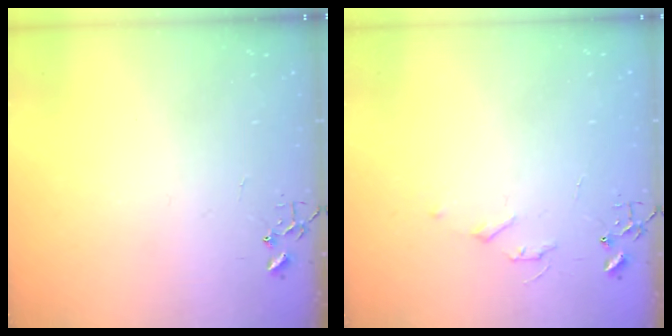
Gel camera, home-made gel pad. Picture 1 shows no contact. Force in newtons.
{"total": 5.0, "press": 5.0, "slide": 0.7}